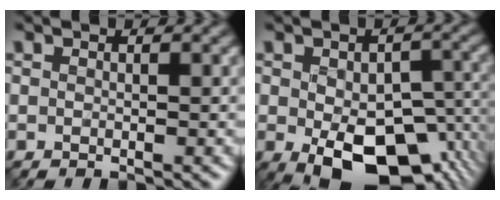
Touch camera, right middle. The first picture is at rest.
{"total": 12.6, "force": [-4.9, 7.0, 9.2], "torque": [-0.154, -0.044, -0.054]}